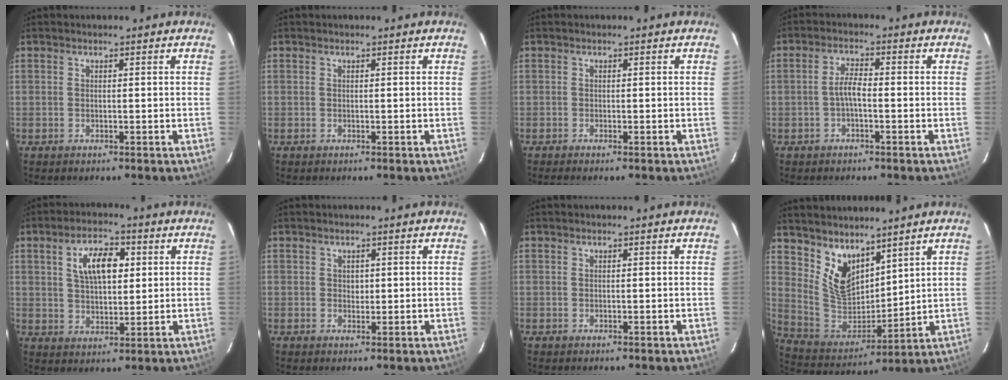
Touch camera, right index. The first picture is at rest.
{"total": 0.0}
{"total": 0.8, "force": [-0.7, 0.0, 0.4], "torque": [-0.009, -0.002, -0.013]}
{"total": 2.9, "force": [-1.1, 0.7, 2.6], "torque": [-0.056, 0.009, -0.022]}
{"total": 8.6, "force": [2.6, 4.4, 6.9], "torque": [-0.127, 0.017, 0.049]}
{"total": 1.2, "force": [0.3, 1.1, 0.4], "torque": [-0.004, 0.003, 0.005]}
{"total": 0.0}
{"total": 11.1, "force": [7.7, 6.2, 5.1], "torque": [-0.100, -0.005, 0.165]}